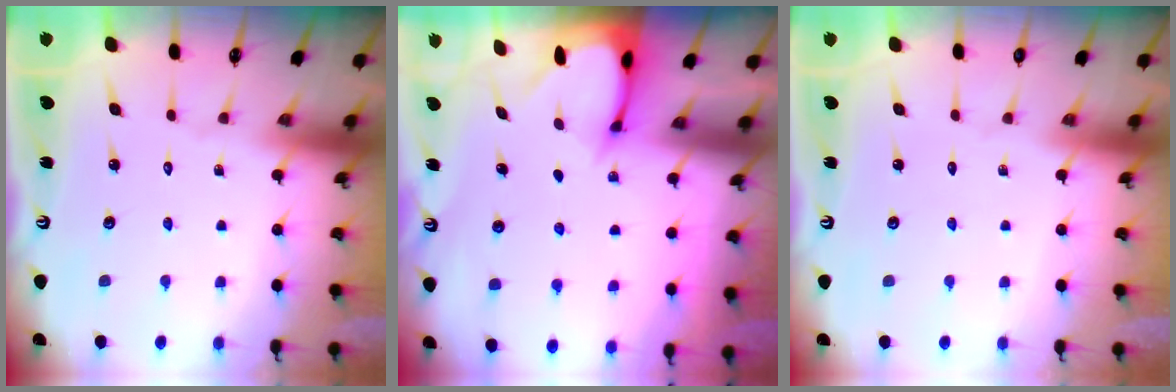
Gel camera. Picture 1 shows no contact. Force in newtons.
{"total": 2.5, "press": 2.5, "slide": 0.3}
{"total": 0.0}